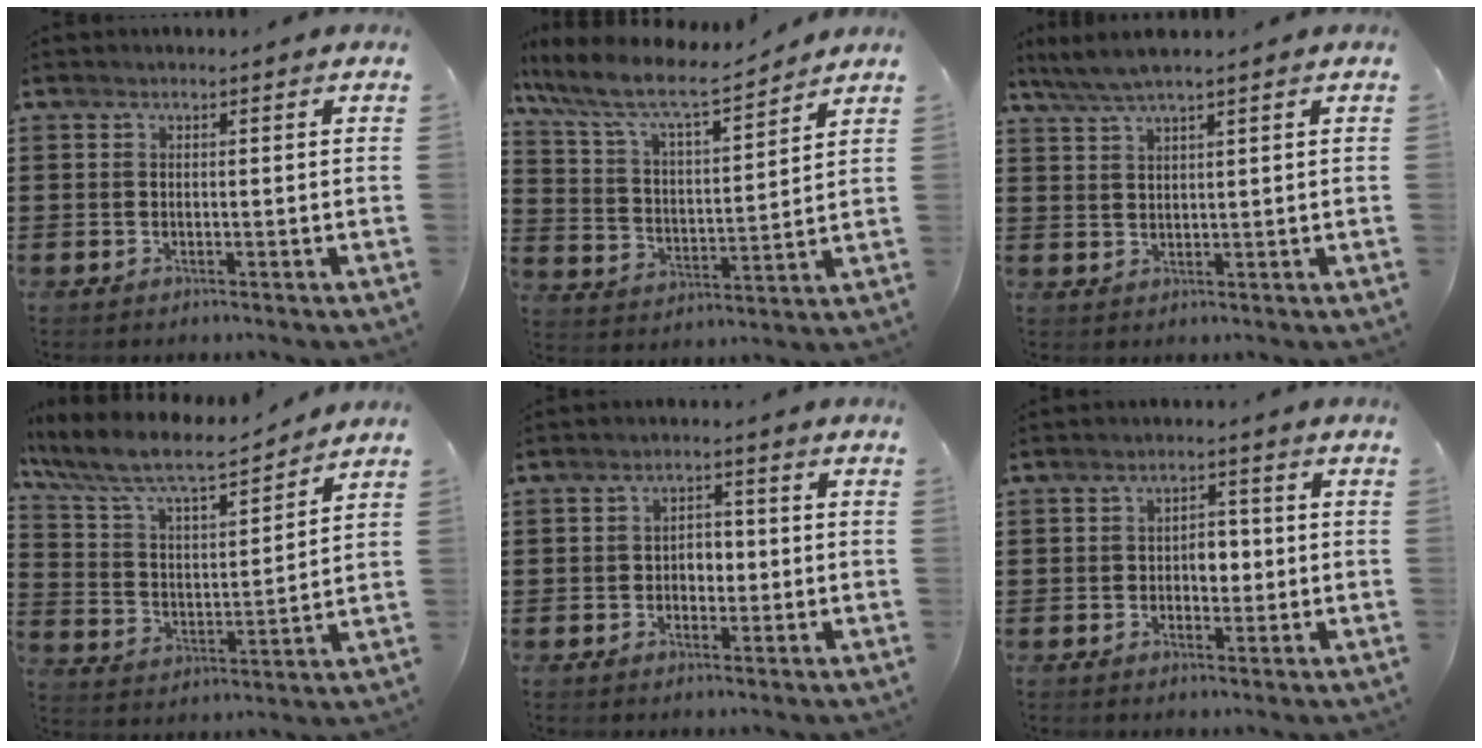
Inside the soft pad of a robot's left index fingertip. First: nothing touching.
{"total": 8.2, "force": [6.8, 1.2, 4.3], "torque": [-0.112, -0.039, 0.113]}
{"total": 3.9, "force": [3.0, 0.1, 2.4], "torque": [-0.052, -0.002, 0.056]}
{"total": 8.0, "force": [6.9, 1.3, 3.8], "torque": [-0.103, -0.042, 0.114]}
{"total": 2.9, "force": [-0.5, 2.2, 1.9], "torque": [-0.035, 0.004, -0.015]}
{"total": 3.5, "force": [-0.2, 2.2, 2.7], "torque": [-0.040, 0.001, -0.010]}